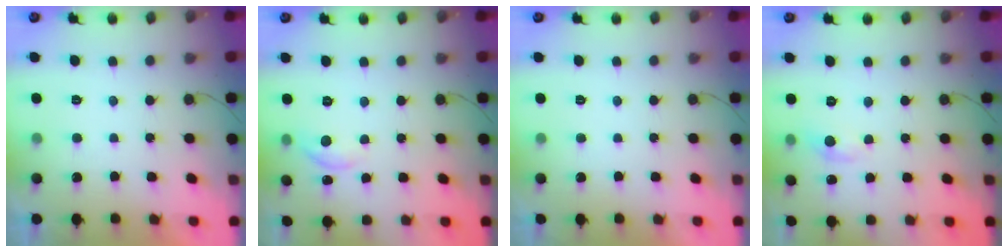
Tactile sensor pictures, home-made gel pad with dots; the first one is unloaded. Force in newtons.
{"total": 5.3, "press": 5.3, "slide": 0.7}
{"total": 0.0}
{"total": 3.0, "press": 3.0, "slide": 0.4}